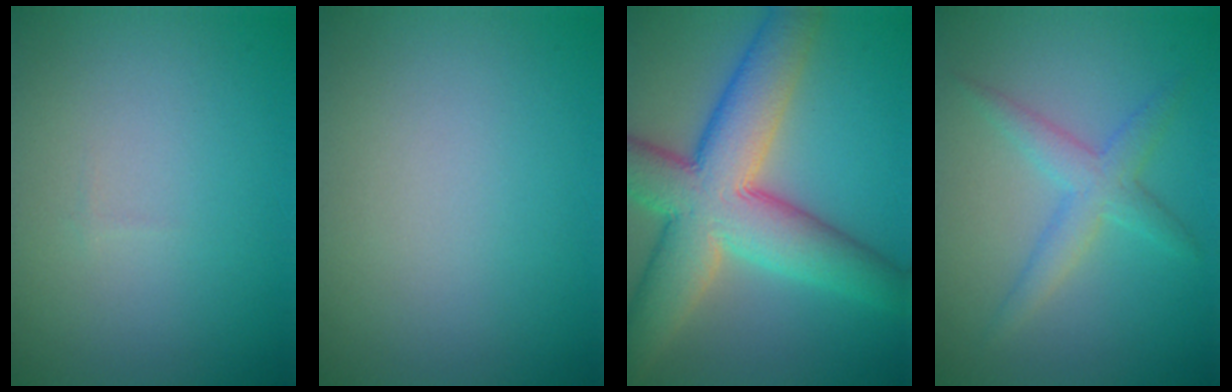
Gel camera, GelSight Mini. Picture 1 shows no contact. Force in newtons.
{"total": 0.0}
{"total": 10.6, "press": 10.5, "slide": 0.6}
{"total": 2.8, "press": 2.8, "slide": 0.1}